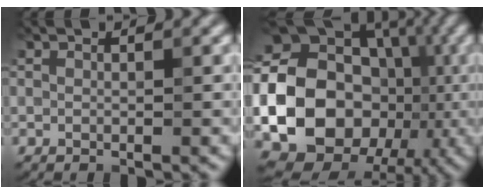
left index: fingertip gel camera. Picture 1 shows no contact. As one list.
[{"total": 24.7, "force": [-4.2, 21.7, 11.0], "torque": [-0.196, -0.021, -0.116]}]